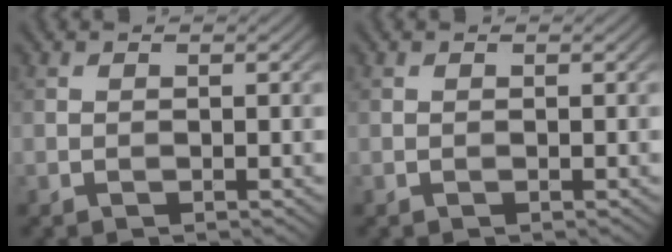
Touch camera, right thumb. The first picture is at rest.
{"total": 0.0}